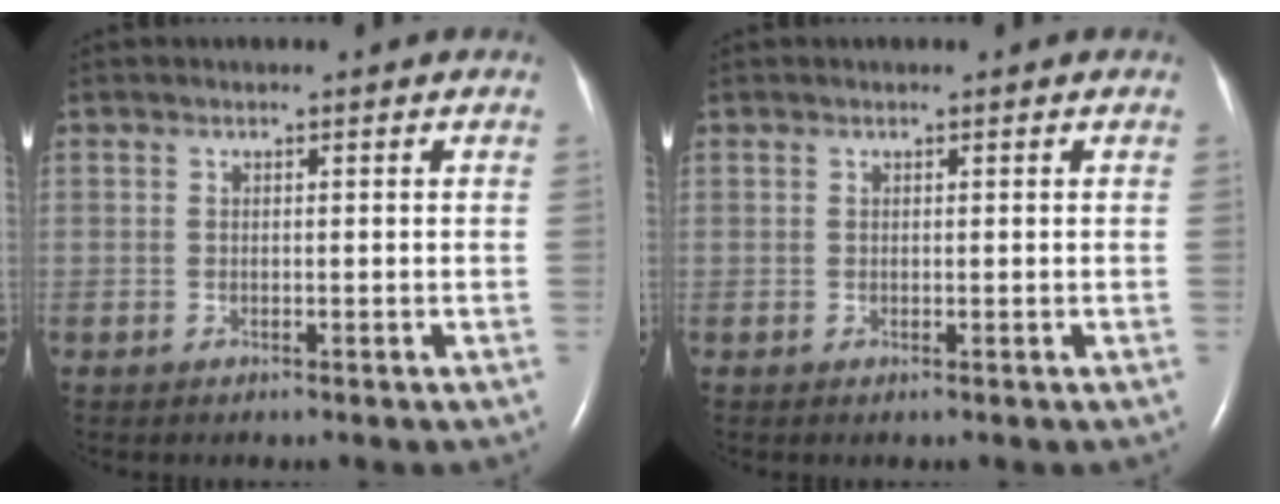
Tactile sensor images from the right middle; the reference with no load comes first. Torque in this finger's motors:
{"motor_torque": [0.12, -0.12, -0.03, -0.04]}